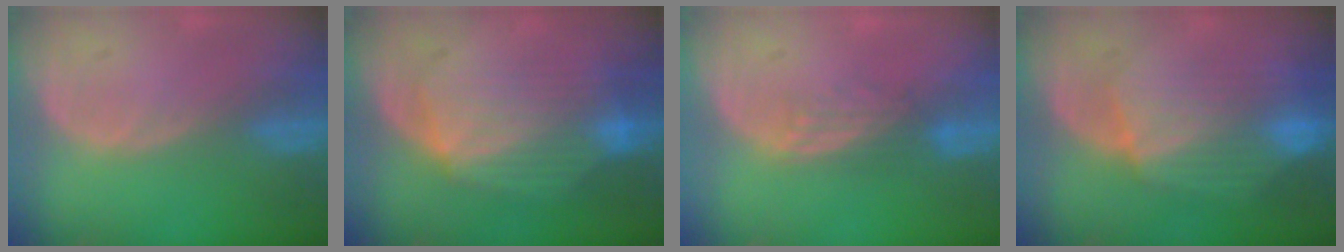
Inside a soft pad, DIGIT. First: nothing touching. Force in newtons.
{"total": 8.3, "press": 7.8, "slide": 2.9}
{"total": 2.8, "press": 2.6, "slide": 1.2}
{"total": 8.9, "press": 8.0, "slide": 3.9}